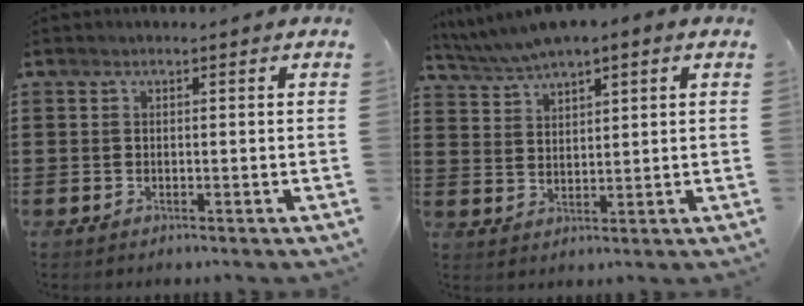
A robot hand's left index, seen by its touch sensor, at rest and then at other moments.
{"total": 3.1, "force": [2.8, 0.6, 1.0], "torque": [-0.033, -0.008, 0.048]}